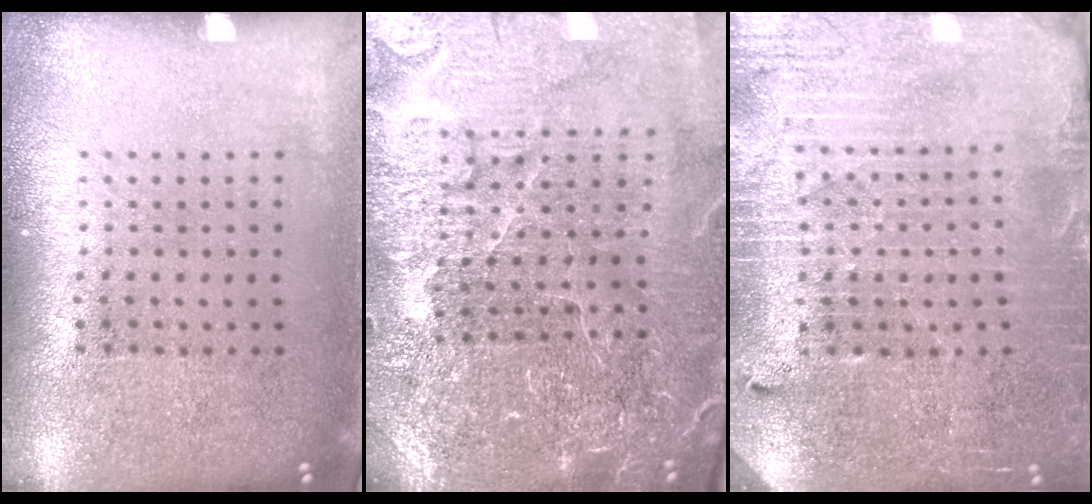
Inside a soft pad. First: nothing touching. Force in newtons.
{"total": 4.3, "press": 4.2, "slide": 1.0}
{"total": 3.5, "press": 3.4, "slide": 0.6}